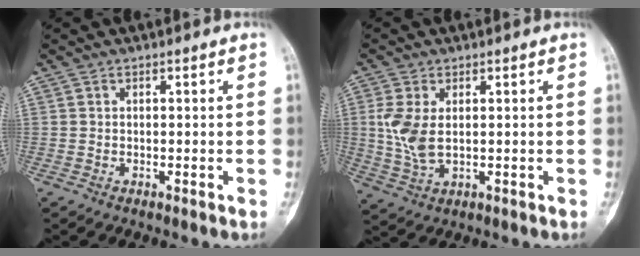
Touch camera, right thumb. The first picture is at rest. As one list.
[{"total": 6.8, "force": [0.8, 3.7, 5.6], "torque": [-0.131, -0.004, 0.023]}]